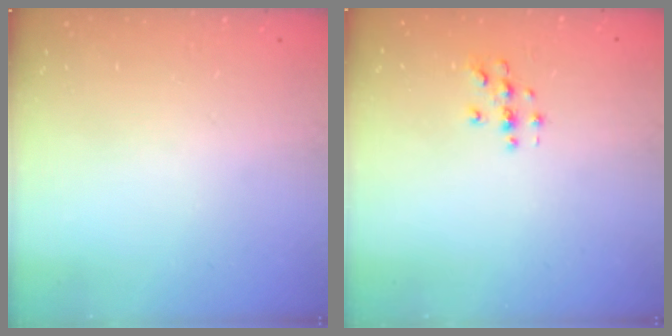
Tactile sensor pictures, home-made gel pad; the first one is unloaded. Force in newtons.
{"total": 2.9, "press": 2.9, "slide": 0.3}